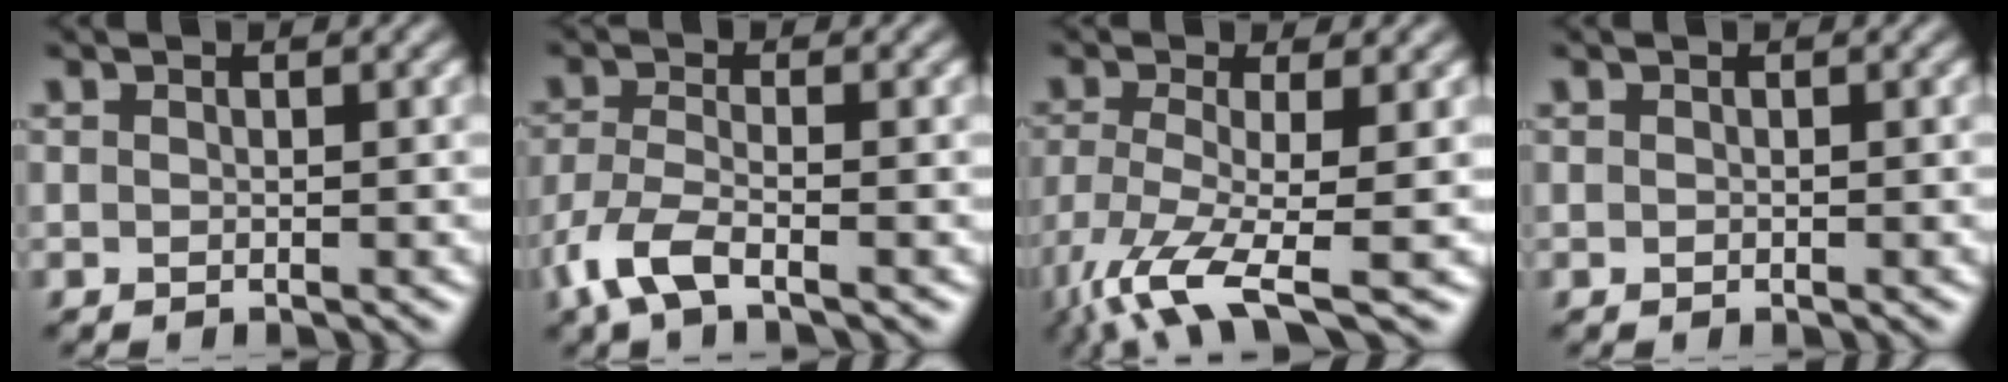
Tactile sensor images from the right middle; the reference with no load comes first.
{"total": 4.2, "force": [-2.6, 1.4, 3.1], "torque": [-0.080, -0.011, -0.064]}
{"total": 7.6, "force": [-4.3, 1.8, 6.0], "torque": [-0.126, -0.015, -0.086]}
{"total": 0.0}